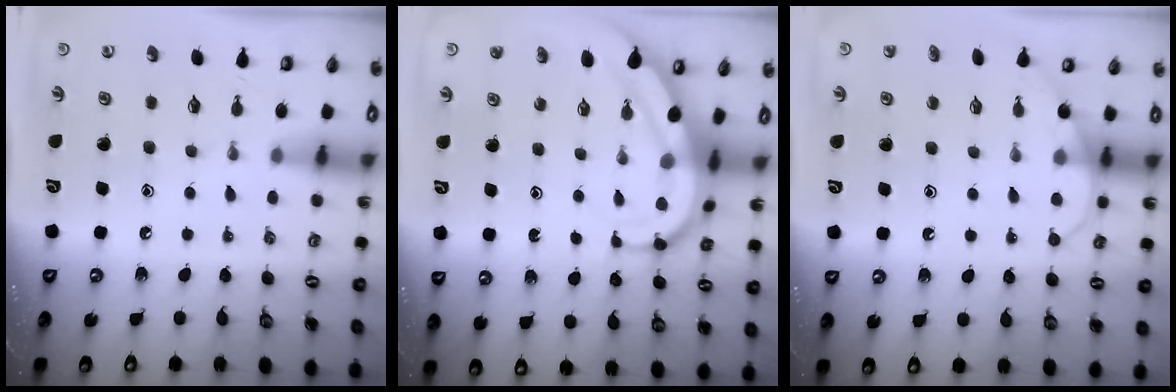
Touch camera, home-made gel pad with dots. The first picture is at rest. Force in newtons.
{"total": 8.1, "press": 8.1, "slide": 0.8}
{"total": 4.8, "press": 4.8, "slide": 0.4}